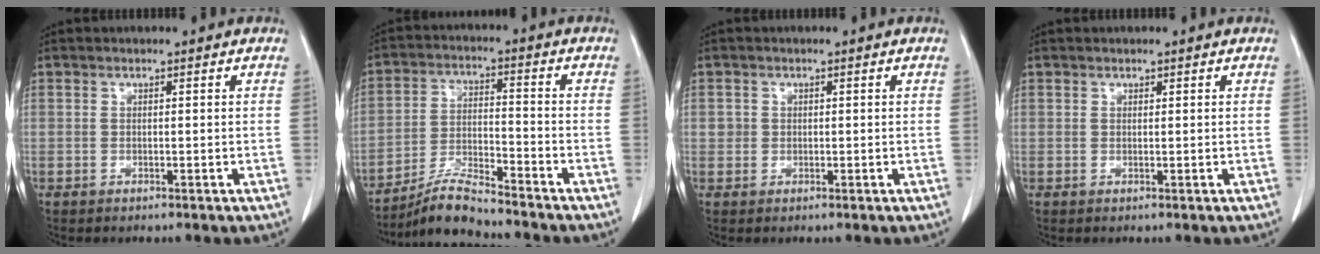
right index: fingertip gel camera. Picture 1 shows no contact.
{"total": 7.8, "force": [-7.2, -0.1, 2.9], "torque": [-0.062, -0.010, -0.133]}
{"total": 1.3, "force": [0.1, 1.3, 0.2], "torque": [0.004, 0.007, 0.003]}
{"total": 0.0}